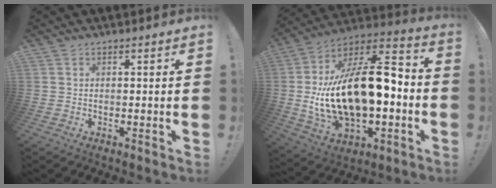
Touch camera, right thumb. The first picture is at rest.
{"total": 25.6, "force": [-0.7, 14.0, 21.5], "torque": [-0.382, 0.002, 0.004]}